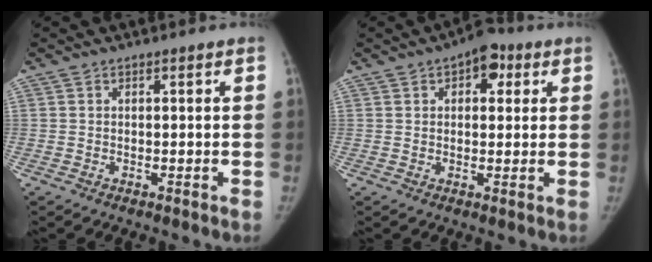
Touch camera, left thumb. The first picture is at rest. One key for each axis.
{"total": 6.7, "fx": 2.8, "fy": 4.0, "fz": 4.6, "tx": -0.026, "ty": -0.001, "tz": 0.028}